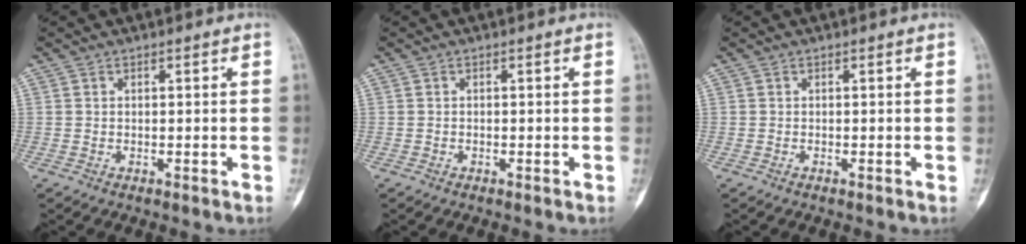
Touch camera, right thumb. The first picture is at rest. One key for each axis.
{"total": 0.0}
{"total": 0.0}